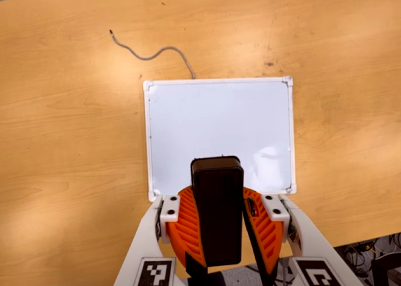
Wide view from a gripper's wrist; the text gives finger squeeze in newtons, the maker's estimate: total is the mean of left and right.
{"total": 9.7, "left": 9.8, "right": 9.7}